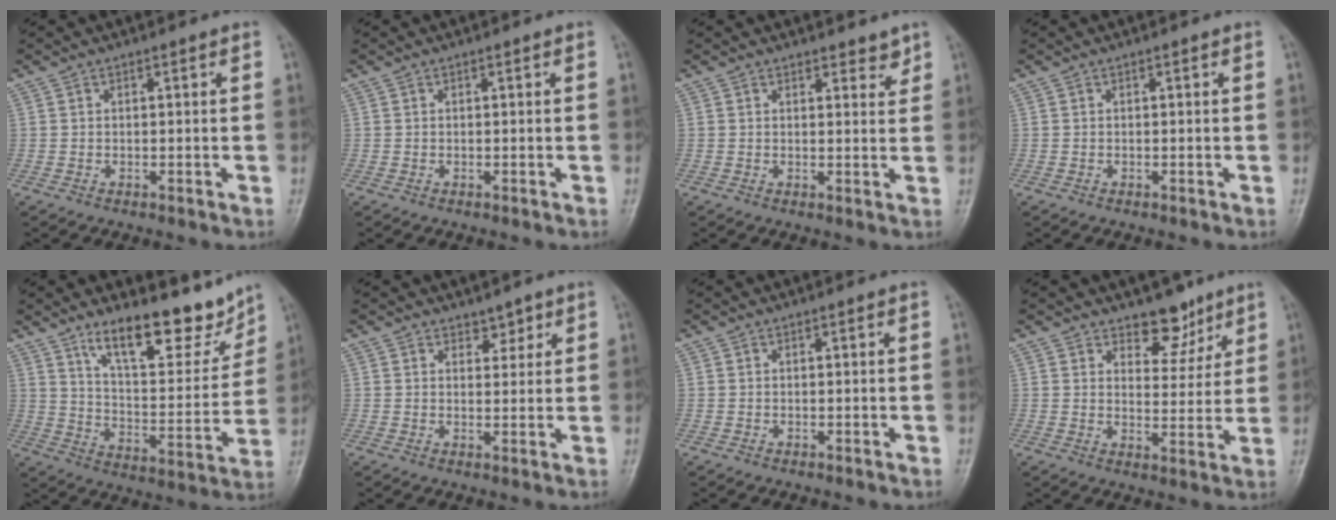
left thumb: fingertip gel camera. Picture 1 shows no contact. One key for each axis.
{"total": 0.0}
{"total": 2.7, "fx": 2.3, "fy": 1.2, "fz": 0.9, "tx": 0.007, "ty": -0.016, "tz": 0.028}
{"total": 0.0}
{"total": 16.8, "fx": 12.4, "fy": 5.7, "fz": 9.8, "tx": -0.104, "ty": -0.082, "tz": 0.203}
{"total": 2.6, "fx": 1.9, "fy": 1.5, "fz": 0.6, "tx": 0.013, "ty": -0.011, "tz": 0.025}
{"total": 0.0}
{"total": 6.6, "fx": 4.9, "fy": 3.7, "fz": 2.5, "tx": -0.001, "ty": -0.035, "tz": 0.075}